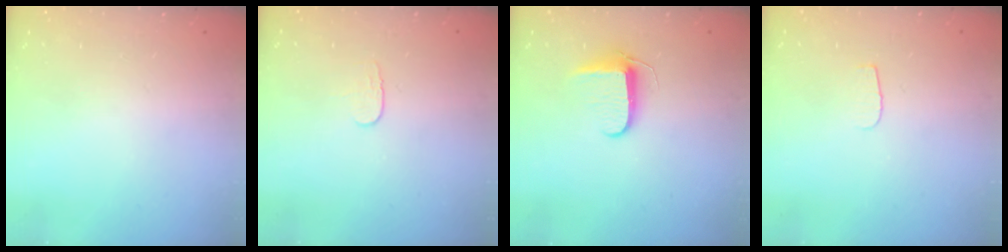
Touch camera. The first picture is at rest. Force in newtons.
{"total": 3.7, "press": 3.7, "slide": 0.4}
{"total": 7.8, "press": 7.7, "slide": 1.1}
{"total": 4.0, "press": 4.0, "slide": 0.4}